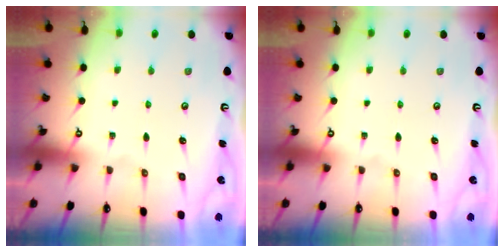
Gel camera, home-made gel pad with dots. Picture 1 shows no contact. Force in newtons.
{"total": 0.0}